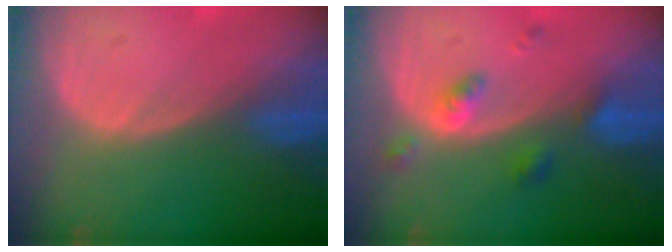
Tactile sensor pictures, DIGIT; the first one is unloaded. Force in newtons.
{"total": 4.3, "press": 3.9, "slide": 1.7}